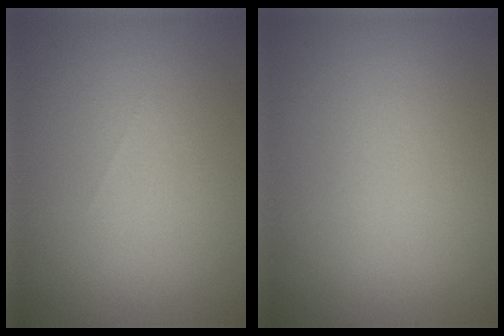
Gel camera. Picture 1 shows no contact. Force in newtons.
{"total": 0.0}